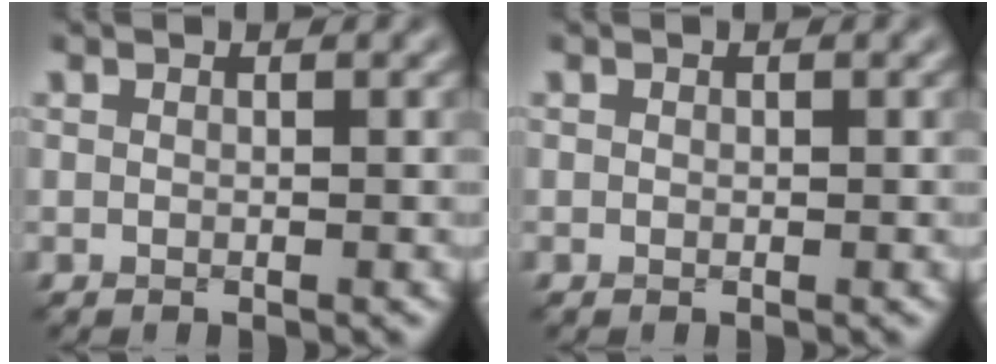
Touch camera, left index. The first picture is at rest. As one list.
[{"total": 0.0}]